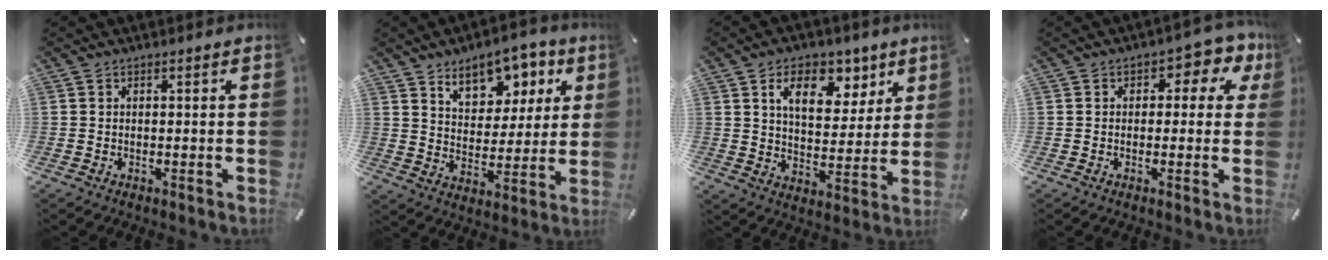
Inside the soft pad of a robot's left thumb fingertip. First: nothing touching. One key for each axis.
{"total": 11.0, "fx": 7.1, "fy": 7.1, "fz": 4.6, "tx": -0.061, "ty": -0.040, "tz": 0.124}
{"total": 11.8, "fx": 6.7, "fy": 7.3, "fz": 6.4, "tx": -0.087, "ty": -0.029, "tz": 0.113}
{"total": 5.0, "fx": 1.2, "fy": 3.3, "fz": 3.5, "tx": -0.036, "ty": -0.003, "tz": 0.011}